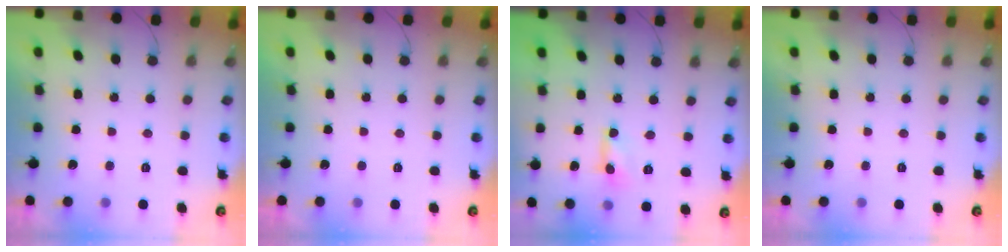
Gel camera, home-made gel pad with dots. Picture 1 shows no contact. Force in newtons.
{"total": 0.0}
{"total": 0.8, "press": 0.7, "slide": 0.1}
{"total": 0.0}